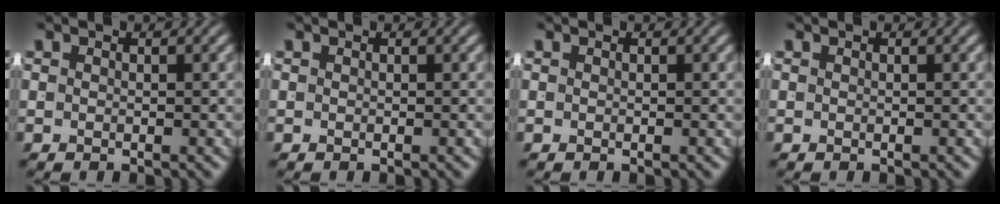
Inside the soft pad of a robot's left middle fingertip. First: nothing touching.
{"total": 0.0}
{"total": 0.0}
{"total": 0.0}